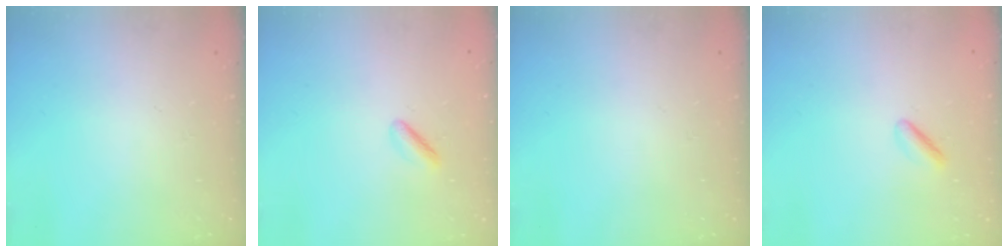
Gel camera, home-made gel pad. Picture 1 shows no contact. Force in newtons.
{"total": 2.0, "press": 1.8, "slide": 0.9}
{"total": 0.0}
{"total": 2.0, "press": 1.9, "slide": 0.6}